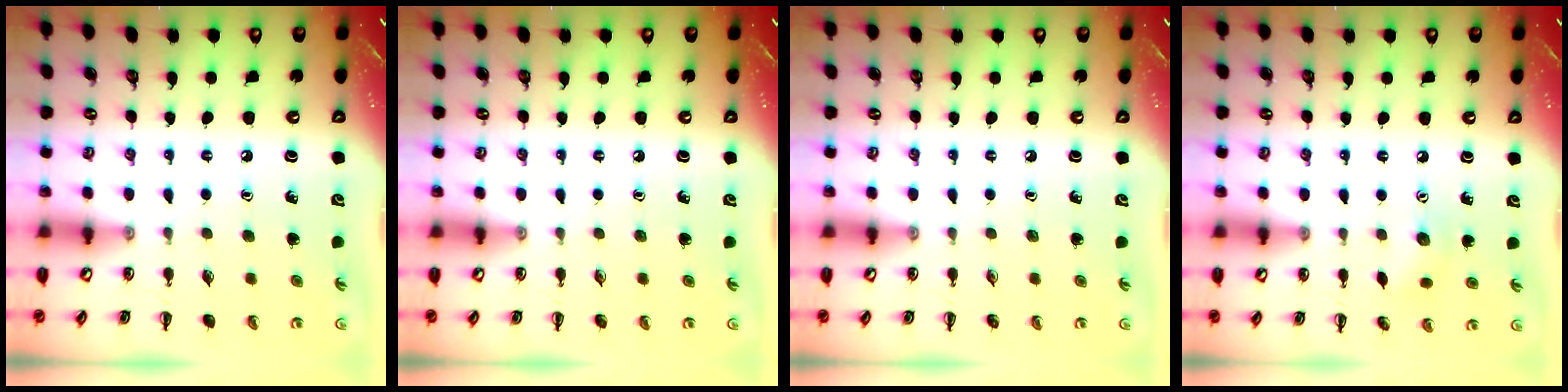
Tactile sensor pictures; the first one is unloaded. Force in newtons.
{"total": 0.0}
{"total": 0.0}
{"total": 5.8, "press": 5.7, "slide": 0.7}